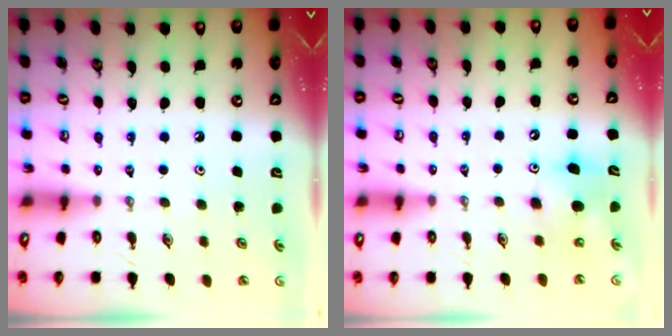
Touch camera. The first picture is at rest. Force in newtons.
{"total": 8.7, "press": 8.7, "slide": 1.1}